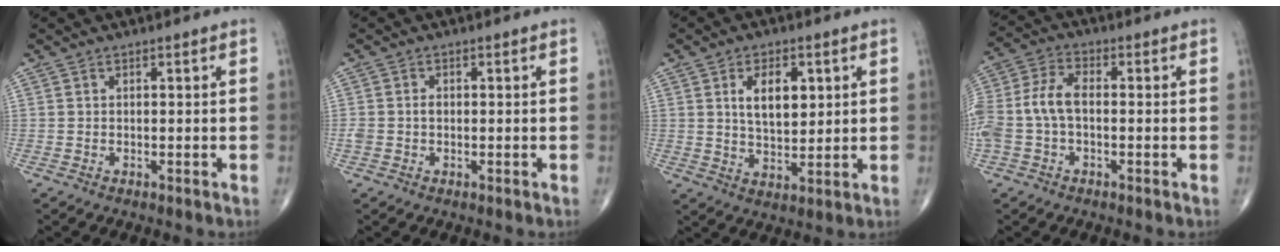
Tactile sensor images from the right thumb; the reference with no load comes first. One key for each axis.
{"total": 1.9, "fx": -0.2, "fy": 1.4, "fz": 1.2, "tx": -0.024, "ty": 0.006, "tz": -0.002}
{"total": 8.5, "fx": 2.6, "fy": 4.7, "fz": 6.6, "tx": -0.090, "ty": -0.015, "tz": 0.049}
{"total": 9.9, "fx": -1.1, "fy": 5.8, "fz": 7.9, "tx": -0.186, "ty": 0.028, "tz": -0.026}